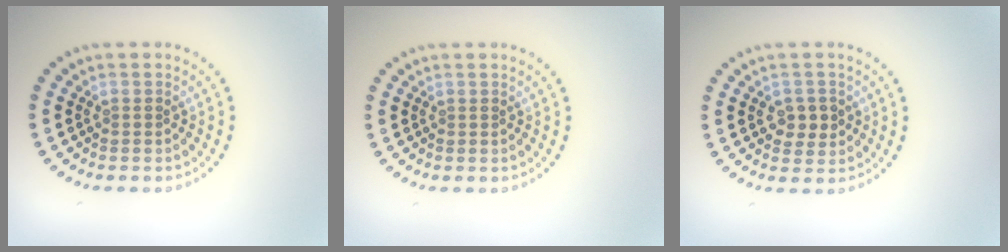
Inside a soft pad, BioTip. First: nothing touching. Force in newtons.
{"total": 0.0}
{"total": 2.2, "press": 2.2, "slide": 0.3}